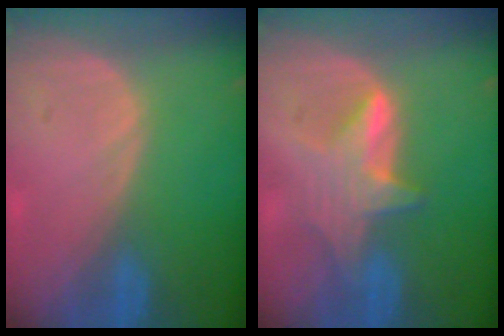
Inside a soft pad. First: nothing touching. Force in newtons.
{"total": 5.8, "press": 5.8, "slide": 0.8}